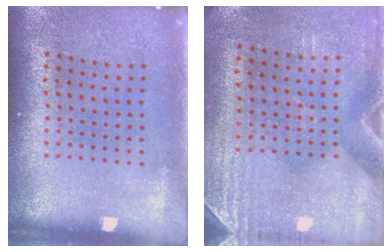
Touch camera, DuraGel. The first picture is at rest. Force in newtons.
{"total": 2.9, "press": 2.5, "slide": 1.5}